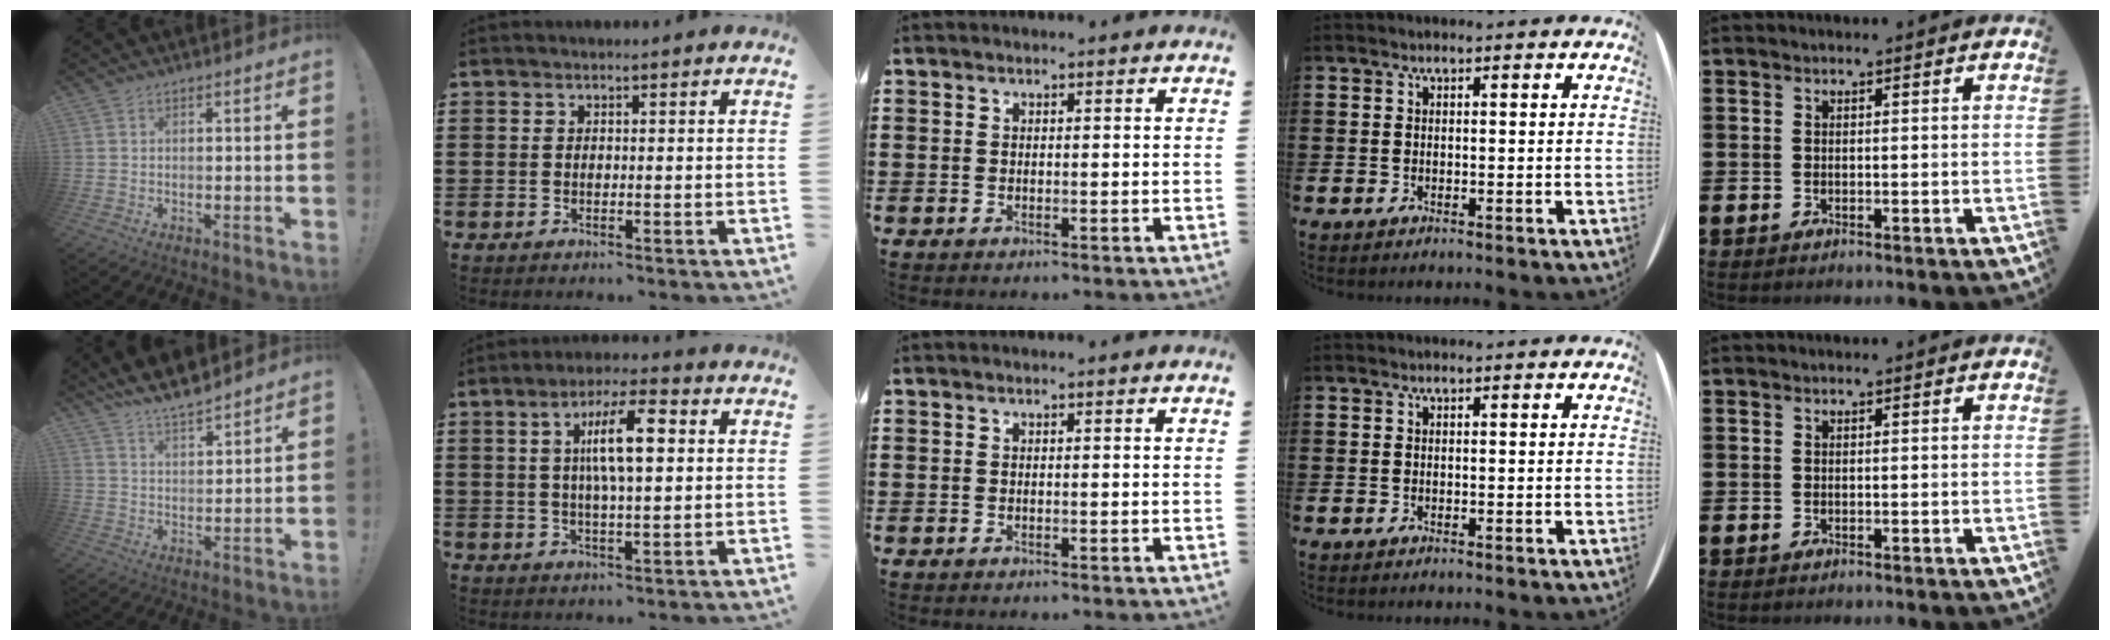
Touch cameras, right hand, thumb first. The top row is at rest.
{"thumb": {"total": 8.3, "force": [7.4, 1.8, 3.1], "torque": [-0.067, -0.050, 0.140]}, "index": {"total": 9.1, "force": [1.8, 2.2, 8.6], "torque": [-0.173, 0.008, 0.025]}}